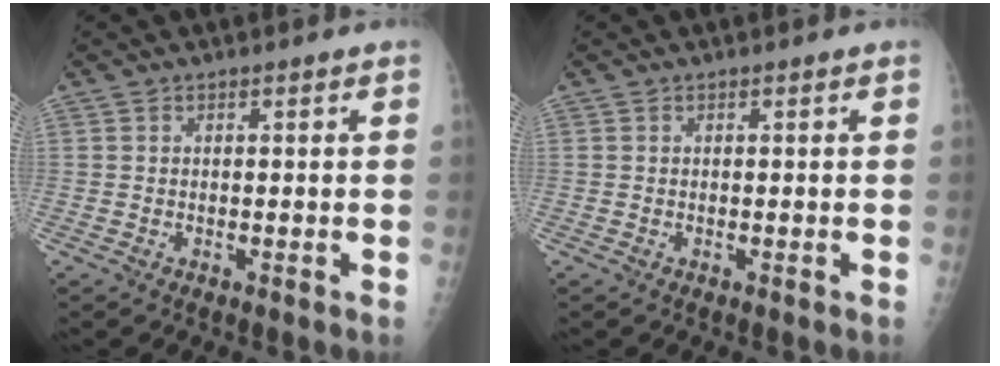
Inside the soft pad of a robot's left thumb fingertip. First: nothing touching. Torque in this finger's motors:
{"motor_torque": [0.00, 0.00, 0.02, -0.02, 0.00]}